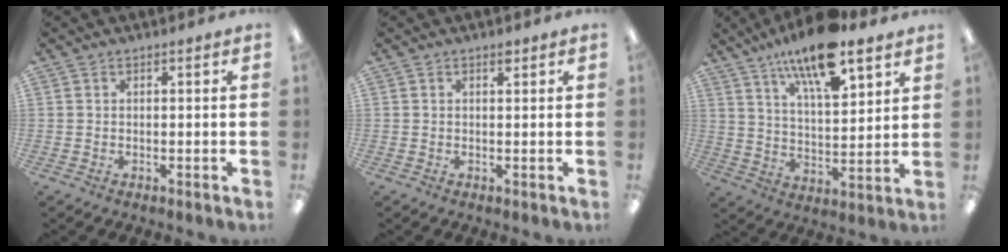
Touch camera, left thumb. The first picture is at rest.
{"total": 1.2, "force": [1.0, 0.3, 0.6], "torque": [-0.007, -0.003, 0.016]}
{"total": 16.2, "force": [11.7, 4.9, 10.1], "torque": [-0.174, -0.056, 0.194]}